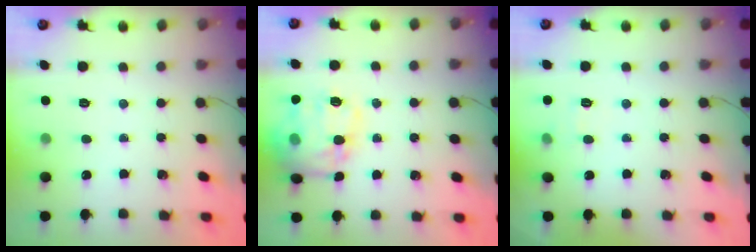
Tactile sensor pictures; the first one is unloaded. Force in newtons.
{"total": 19.3, "press": 19.1, "slide": 2.5}
{"total": 6.6, "press": 6.4, "slide": 1.6}